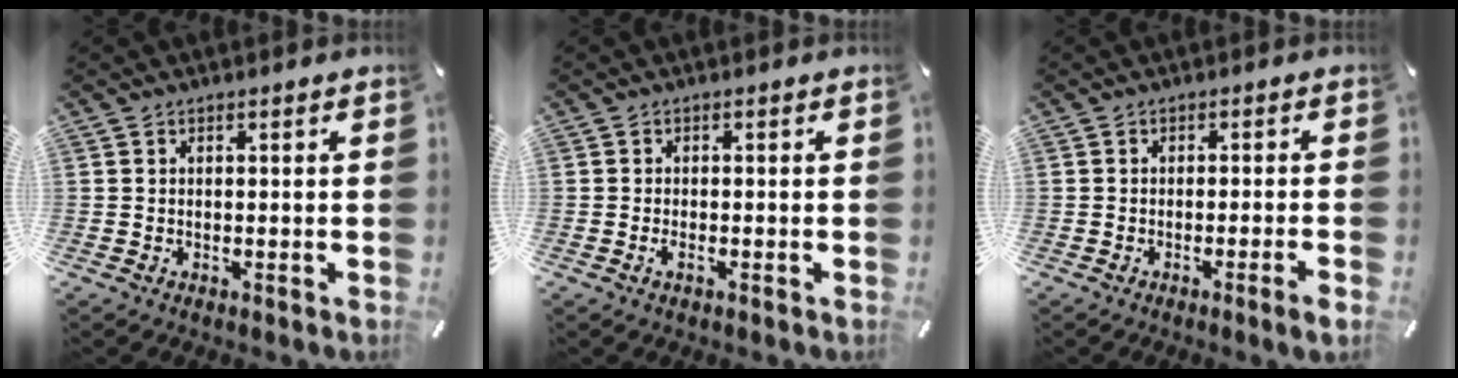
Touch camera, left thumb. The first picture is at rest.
{"total": 1.5, "force": [-0.6, 0.6, 1.2], "torque": [-0.022, 0.001, -0.012]}
{"total": 3.4, "force": [-1.5, 0.1, 3.1], "torque": [-0.047, -0.007, -0.022]}